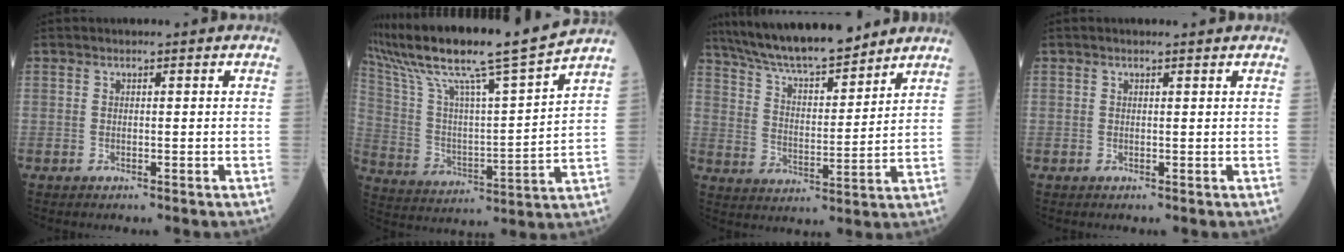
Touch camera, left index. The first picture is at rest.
{"total": 19.3, "force": [16.4, -1.7, 10.0], "torque": [-0.197, -0.022, 0.278]}
{"total": 14.9, "force": [13.1, 2.4, 6.8], "torque": [-0.122, 0.005, 0.226]}
{"total": 0.5, "force": [0.3, -0.2, 0.4], "torque": [-0.008, 0.005, 0.006]}